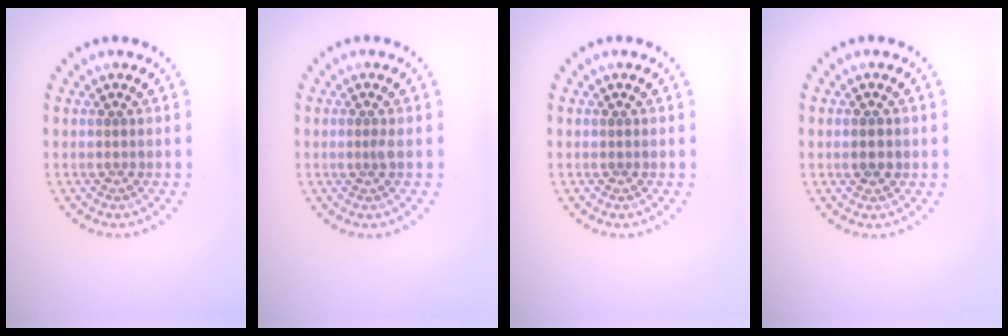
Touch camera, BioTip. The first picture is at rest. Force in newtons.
{"total": 0.5, "press": 0.4, "slide": 0.4}
{"total": 0.0}
{"total": 2.2, "press": 2.2, "slide": 0.2}